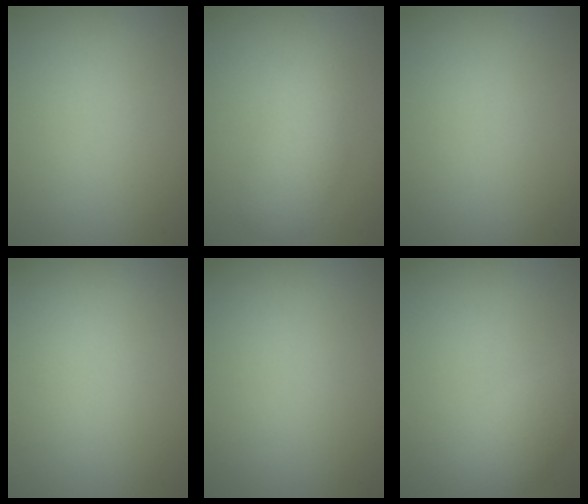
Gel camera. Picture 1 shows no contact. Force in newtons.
{"total": 3.4, "press": 3.4, "slide": 0.1}
{"total": 0.0}
{"total": 0.0}
{"total": 0.0}
{"total": 2.3, "press": 2.3, "slide": 0.2}